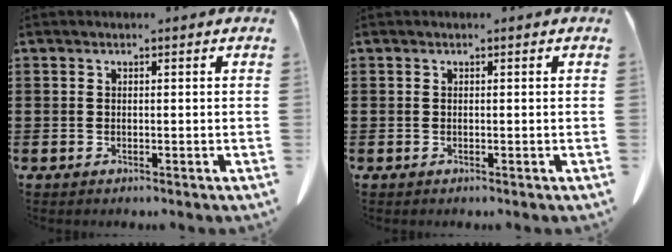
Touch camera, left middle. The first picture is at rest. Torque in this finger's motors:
{"motor_torque": [0.00, 0.00, 0.00, 0.01]}